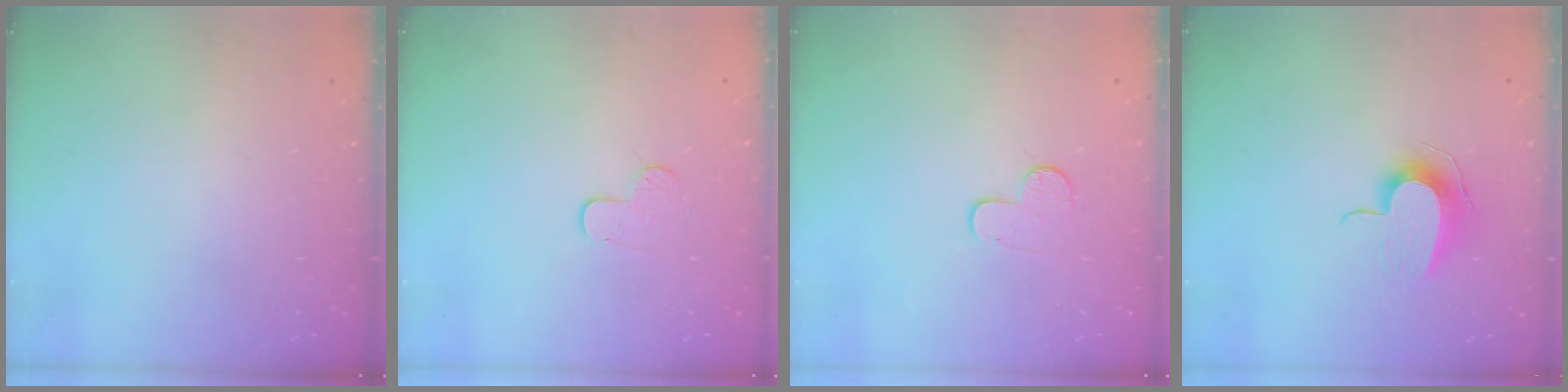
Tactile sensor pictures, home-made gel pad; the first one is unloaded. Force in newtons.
{"total": 5.5, "press": 5.5, "slide": 0.6}
{"total": 7.1, "press": 7.1, "slide": 0.6}
{"total": 9.2, "press": 9.2, "slide": 0.5}